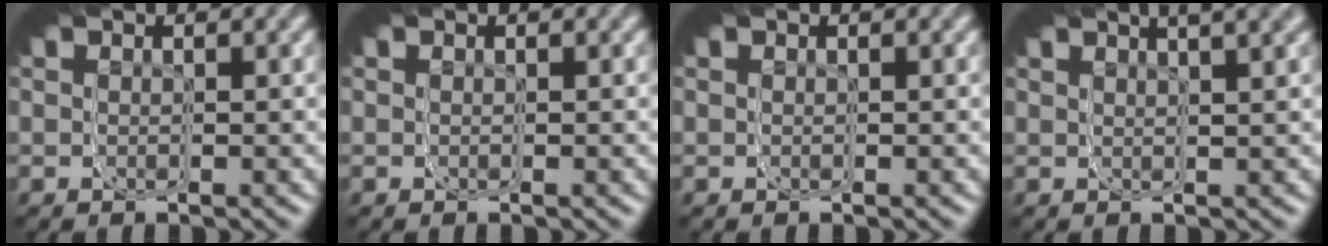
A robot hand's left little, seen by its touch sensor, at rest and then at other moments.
{"total": 0.0}
{"total": 0.0}
{"total": 1.8, "force": [1.6, -0.3, 0.7], "torque": [-0.021, 0.006, 0.025]}